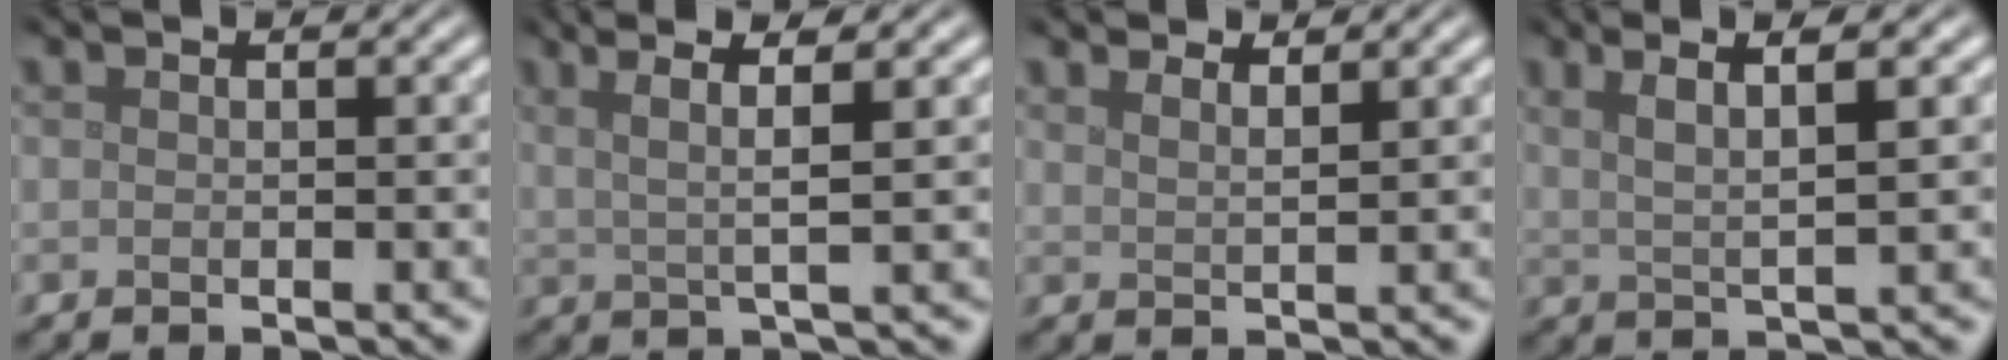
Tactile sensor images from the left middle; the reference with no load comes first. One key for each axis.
{"total": 4.0, "fx": 1.8, "fy": 0.6, "fz": 3.5, "tx": -0.067, "ty": 0.004, "tz": 0.024}
{"total": 3.3, "fx": 2.7, "fy": 1.2, "fz": 1.4, "tx": -0.005, "ty": 0.010, "tz": 0.017}
{"total": 4.5, "fx": 2.2, "fy": 0.9, "fz": 3.8, "tx": -0.061, "ty": 0.008, "tz": 0.025}